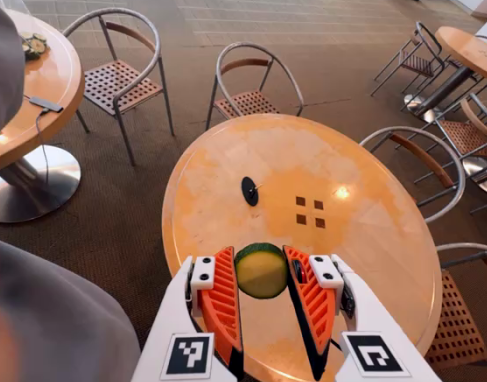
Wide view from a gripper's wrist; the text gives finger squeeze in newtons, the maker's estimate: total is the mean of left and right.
{"total": 8.1, "left": 8.1, "right": 8.1}